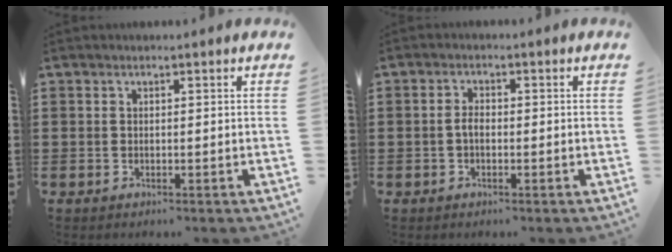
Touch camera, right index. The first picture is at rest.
{"total": 2.0, "force": [-0.4, 1.0, 1.7], "torque": [-0.040, 0.001, -0.011]}